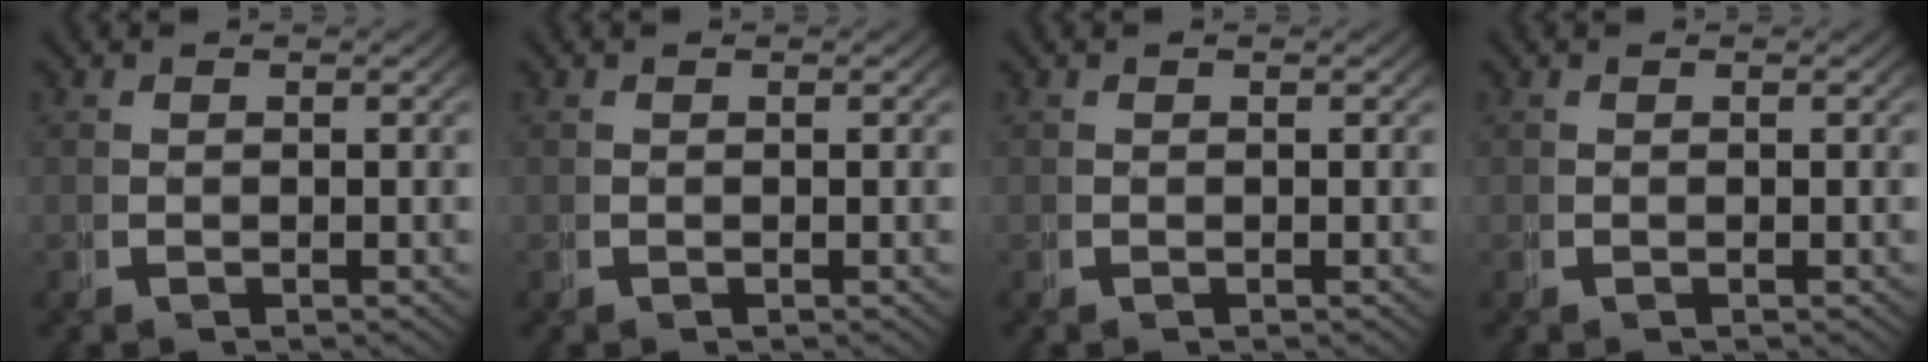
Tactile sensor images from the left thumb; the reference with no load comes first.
{"total": 0.0}
{"total": 0.0}
{"total": 0.0}